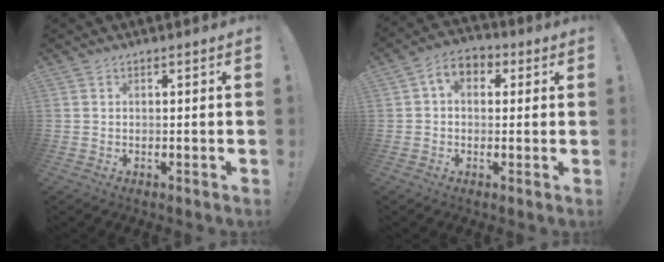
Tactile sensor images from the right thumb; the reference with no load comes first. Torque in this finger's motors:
{"motor_torque": [1.07, 1.33, 0.83, -0.21, 0.07]}